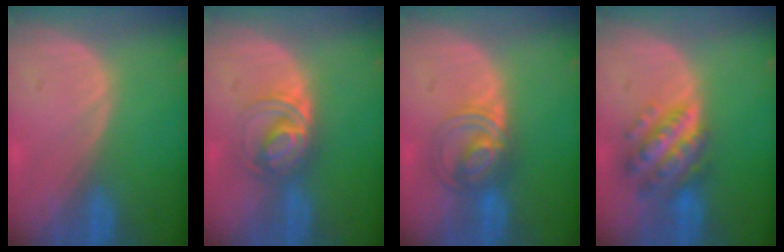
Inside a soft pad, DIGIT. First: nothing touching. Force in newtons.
{"total": 6.0, "press": 5.6, "slide": 2.2}
{"total": 5.9, "press": 5.9, "slide": 0.9}
{"total": 7.5, "press": 7.5, "slide": 0.5}